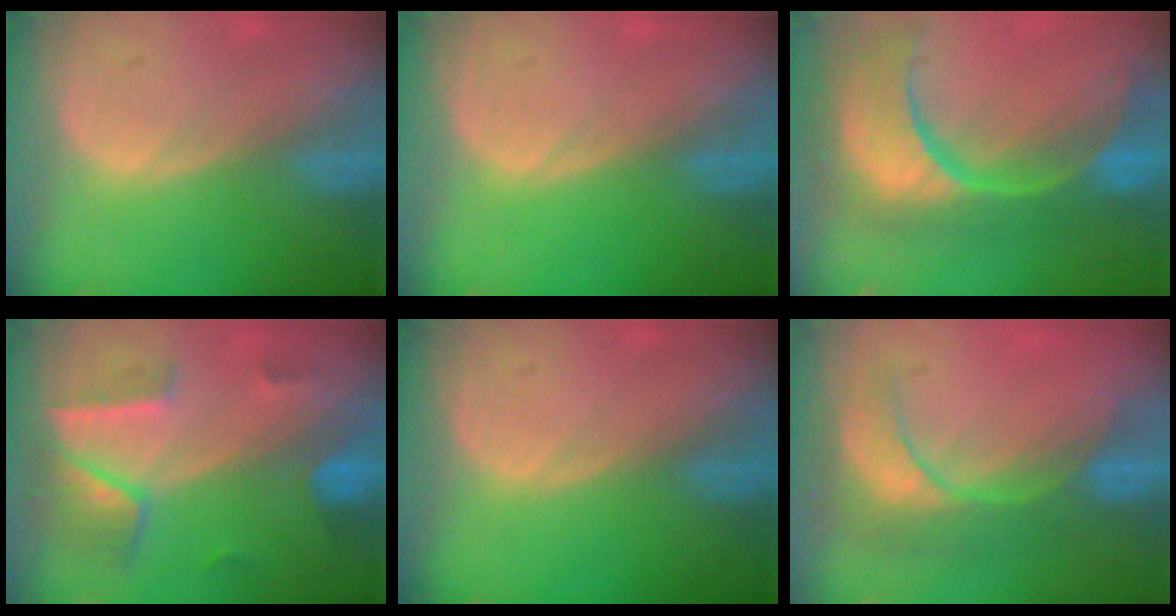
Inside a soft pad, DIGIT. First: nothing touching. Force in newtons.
{"total": 0.0}
{"total": 14.5, "press": 11.5, "slide": 8.9}
{"total": 7.2, "press": 6.4, "slide": 3.4}
{"total": 0.0}
{"total": 9.0, "press": 7.7, "slide": 4.5}